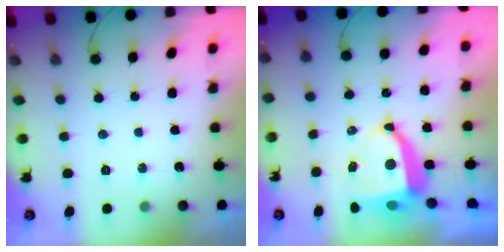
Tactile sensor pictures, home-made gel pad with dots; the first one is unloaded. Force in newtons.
{"total": 8.2, "press": 8.2, "slide": 0.9}